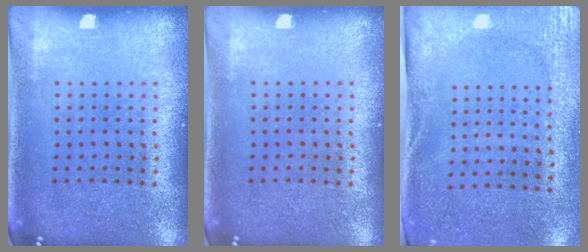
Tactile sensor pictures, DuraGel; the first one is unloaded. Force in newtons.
{"total": 0.0}
{"total": 2.7, "press": 2.1, "slide": 1.7}